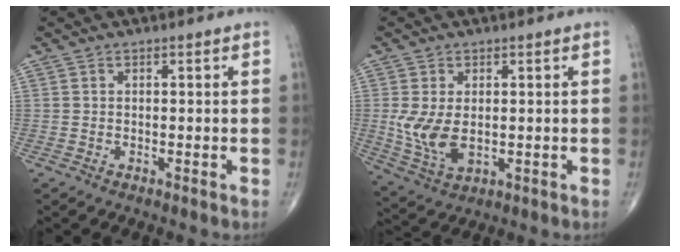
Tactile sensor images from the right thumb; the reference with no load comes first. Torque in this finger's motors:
{"motor_torque": [2.09, 2.04, 0.19, -0.31, 0.16]}